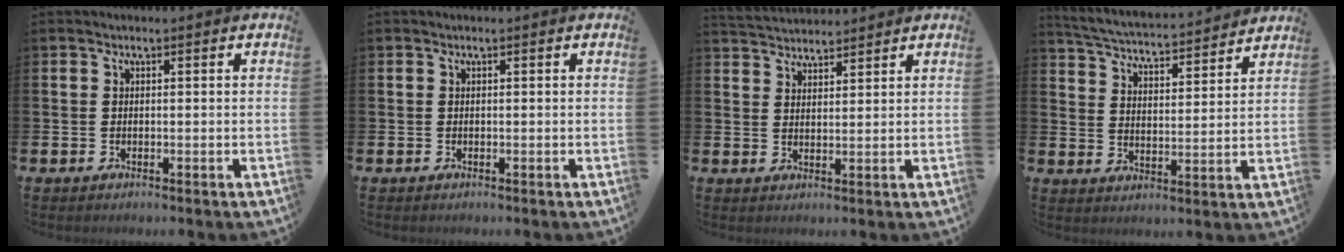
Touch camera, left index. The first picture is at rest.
{"total": 0.0}
{"total": 3.6, "force": [3.5, 0.6, -0.2], "torque": [-0.012, -0.013, 0.065]}
{"total": 4.8, "force": [4.7, 0.4, 0.7], "torque": [-0.040, -0.041, 0.077]}